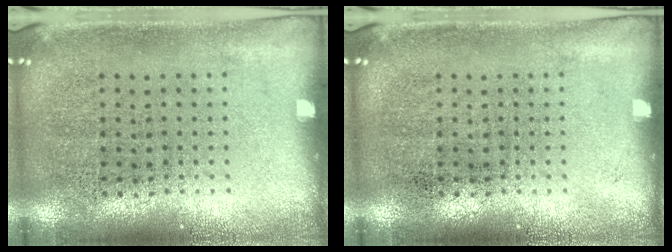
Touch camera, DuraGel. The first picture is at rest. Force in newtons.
{"total": 0.0}